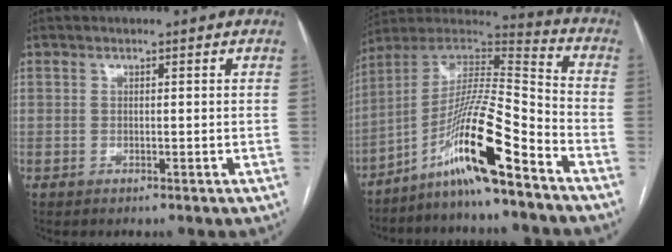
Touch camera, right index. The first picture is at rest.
{"total": 15.5, "force": [-9.7, -0.1, 12.1], "torque": [-0.232, 0.003, -0.175]}